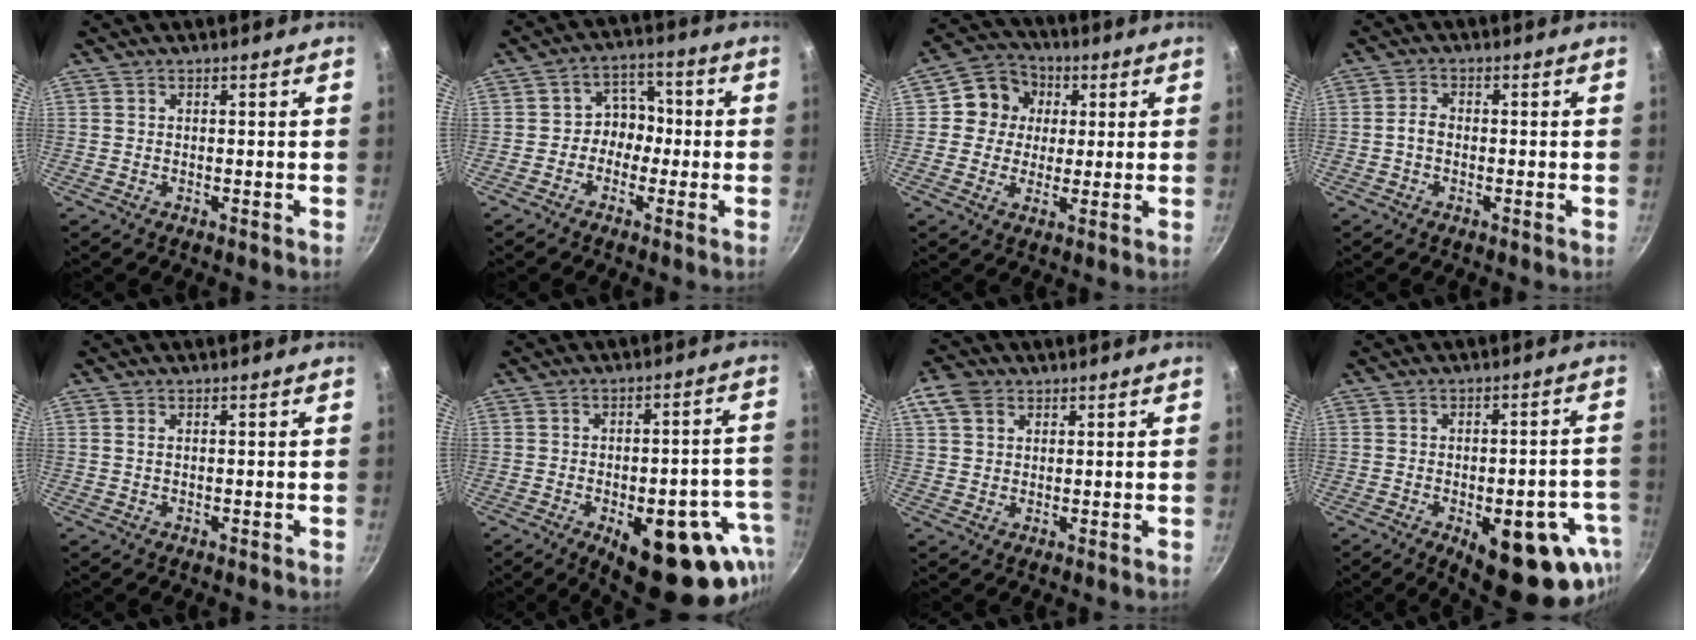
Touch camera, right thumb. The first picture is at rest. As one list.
[{"total": 5.8, "force": [-1.4, 5.0, 2.6], "torque": [0.008, 0.028, -0.036]}, {"total": 9.2, "force": [2.2, 8.3, 3.3], "torque": [-0.023, 0.005, 0.017]}, {"total": 2.2, "force": [-0.8, 1.4, 1.6], "torque": [-0.032, 0.014, -0.022]}, {"total": 0.6, "force": [0.1, 0.3, 0.5], "torque": [-0.011, 0.000, 0.000]}, {"total": 22.1, "force": [-9.0, 10.2, 17.5], "torque": [-0.156, 0.021, -0.103]}, {"total": 5.7, "force": [2.6, 4.2, 2.8], "torque": [-0.042, 0.001, 0.043]}, {"total": 18.7, "force": [-7.6, 8.3, 14.9], "torque": [-0.128, 0.014, -0.086]}]